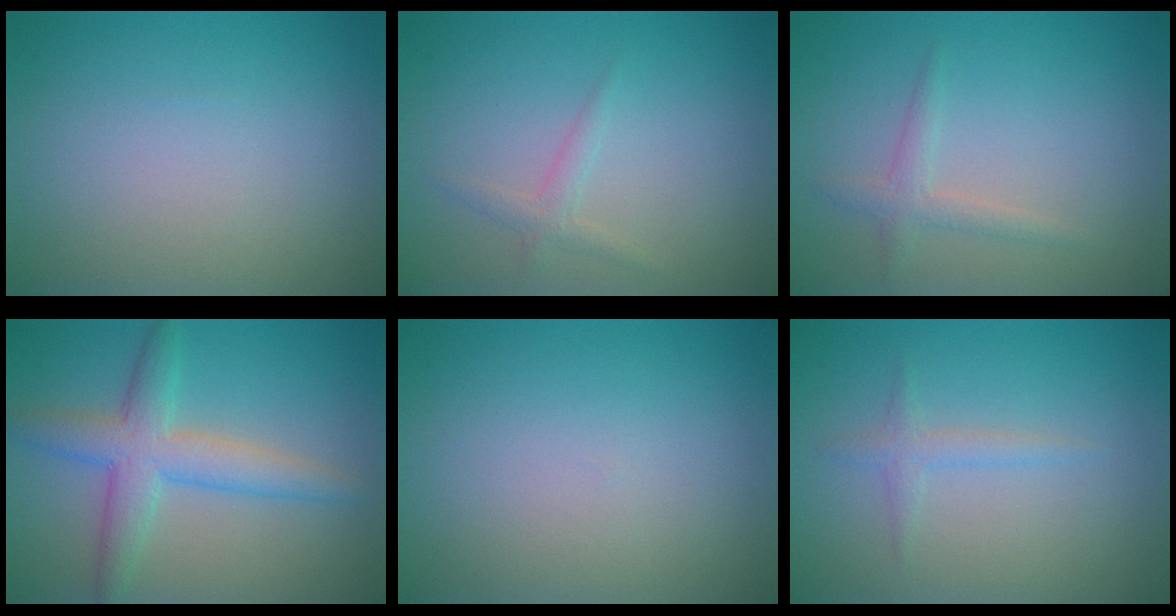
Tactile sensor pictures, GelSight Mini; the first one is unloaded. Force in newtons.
{"total": 1.3, "press": 1.3, "slide": 0.0}
{"total": 1.6, "press": 1.6, "slide": 0.0}
{"total": 4.7, "press": 4.7, "slide": 0.1}
{"total": 0.0}
{"total": 1.3, "press": 1.2, "slide": 0.0}